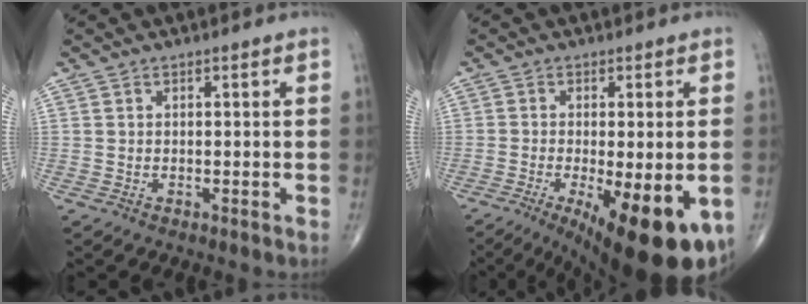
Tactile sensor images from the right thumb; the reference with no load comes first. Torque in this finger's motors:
{"motor_torque": [0.85, 1.72, 0.46, -0.37, 0.15]}